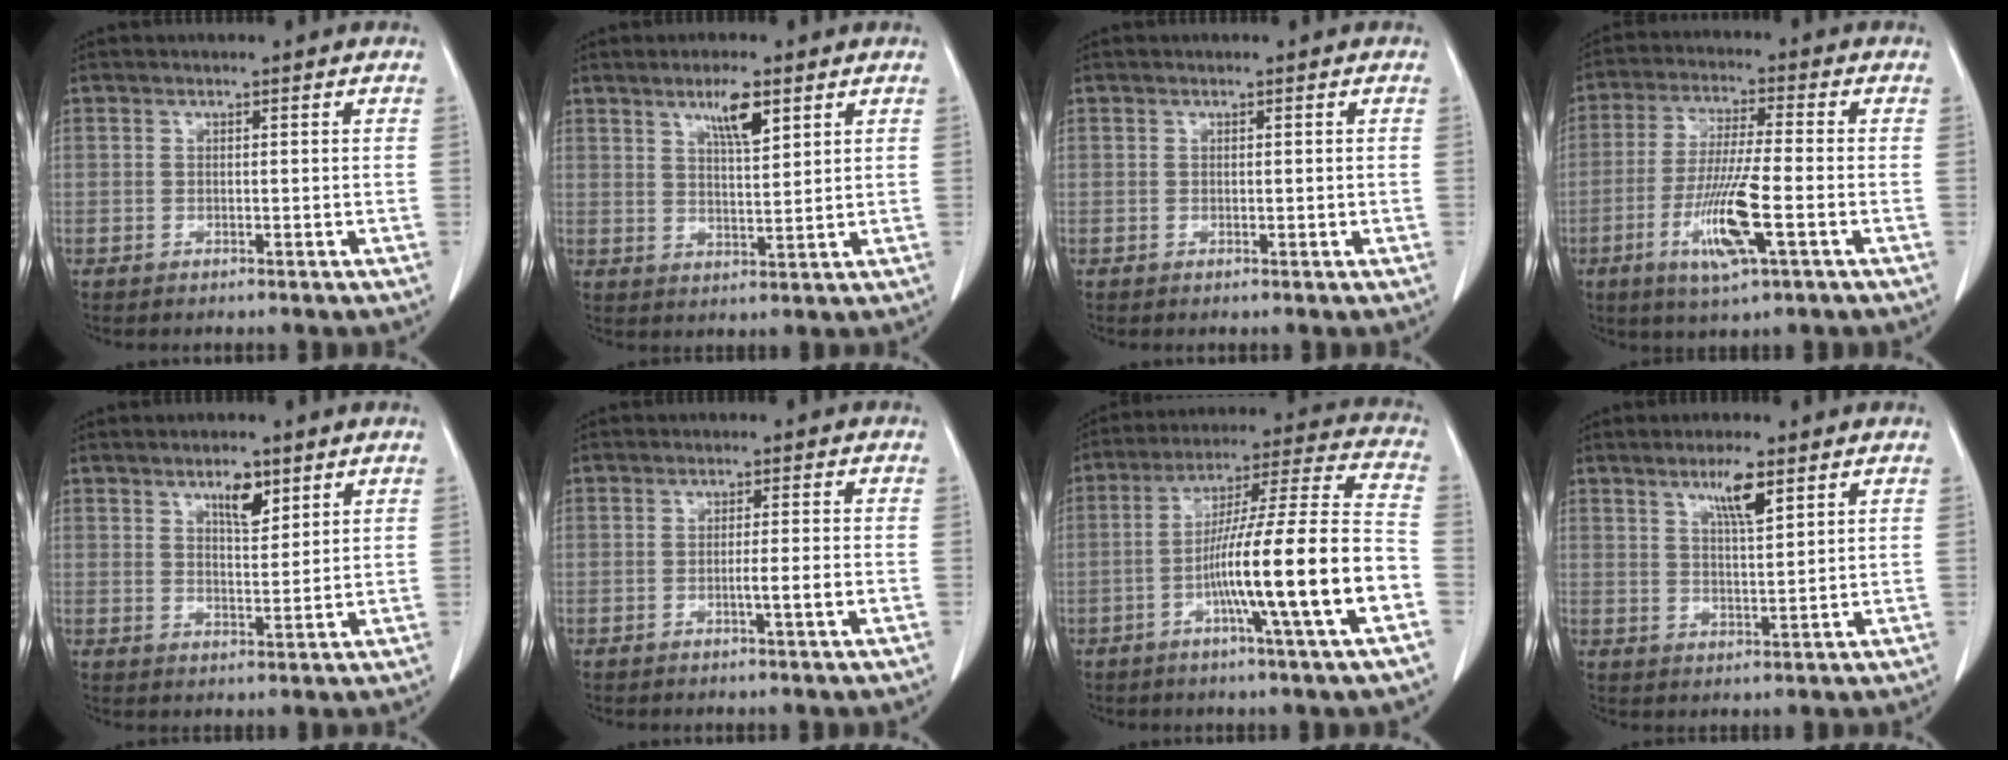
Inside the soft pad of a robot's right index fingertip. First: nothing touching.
{"total": 5.4, "force": [3.2, 0.9, 4.3], "torque": [-0.079, -0.003, 0.055]}
{"total": 0.0}
{"total": 10.9, "force": [-3.8, 0.7, 10.2], "torque": [-0.200, -0.016, -0.070]}
{"total": 4.5, "force": [2.8, 1.5, 3.2], "torque": [-0.056, -0.002, 0.047]}
{"total": 2.9, "force": [-0.9, -0.5, 2.7], "torque": [-0.042, -0.001, -0.015]}
{"total": 18.7, "force": [-5.8, -0.7, 17.8], "torque": [-0.279, 0.005, -0.098]}
{"total": 5.2, "force": [3.1, 0.5, 4.2], "torque": [-0.075, -0.004, 0.054]}